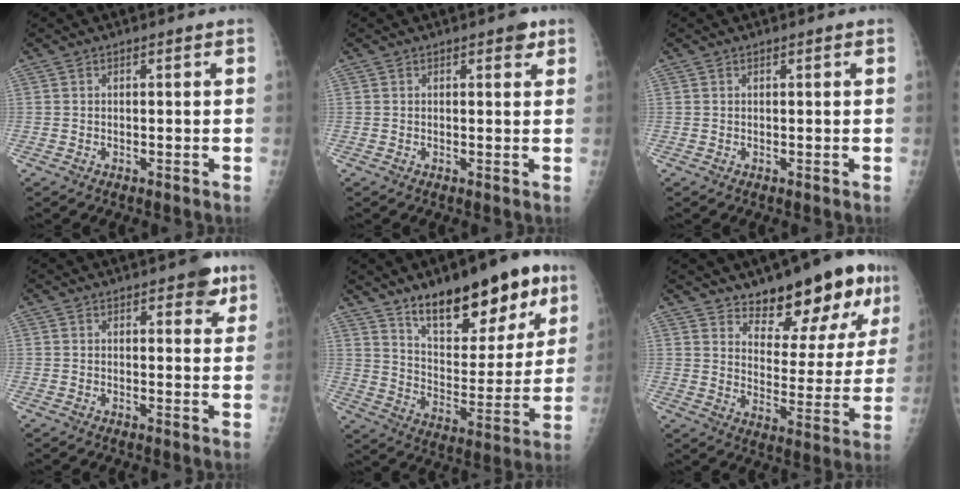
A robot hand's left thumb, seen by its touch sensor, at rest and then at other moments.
{"total": 2.2, "force": [1.3, 1.1, 1.4], "torque": [-0.006, -0.003, 0.013]}
{"total": 0.0}
{"total": 4.7, "force": [2.7, 2.3, 3.1], "torque": [-0.012, -0.009, 0.027]}
{"total": 22.5, "force": [13.9, 9.4, 15.0], "torque": [-0.168, -0.061, 0.222]}
{"total": 17.2, "force": [11.7, 6.3, 10.9], "torque": [-0.098, -0.080, 0.174]}